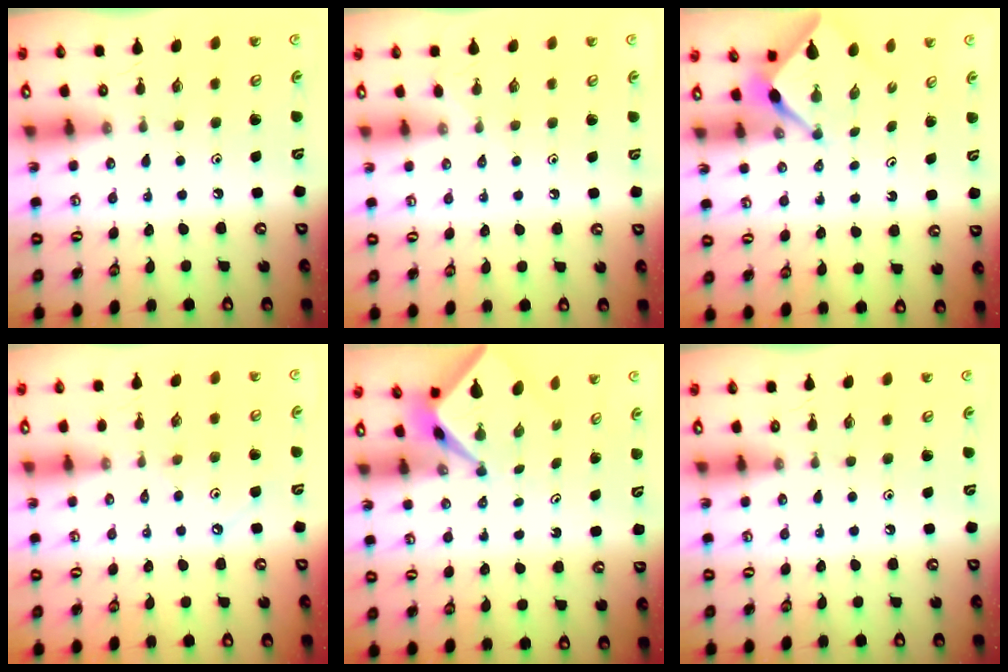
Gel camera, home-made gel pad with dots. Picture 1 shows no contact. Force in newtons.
{"total": 2.9, "press": 2.9, "slide": 0.6}
{"total": 2.1, "press": 2.1, "slide": 0.3}
{"total": 2.6, "press": 2.6, "slide": 0.4}
{"total": 2.5, "press": 2.5, "slide": 0.2}
{"total": 0.0}